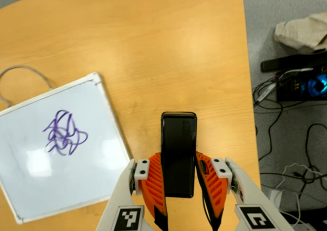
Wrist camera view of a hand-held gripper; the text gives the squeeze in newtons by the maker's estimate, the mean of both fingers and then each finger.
{"total": 3.9, "left": 2.3, "right": 5.5}